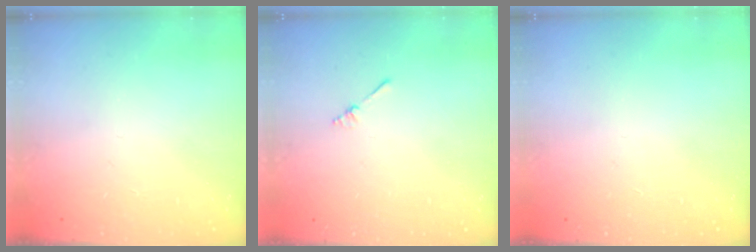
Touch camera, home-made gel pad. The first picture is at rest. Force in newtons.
{"total": 2.0, "press": 2.0, "slide": 0.3}
{"total": 0.0}